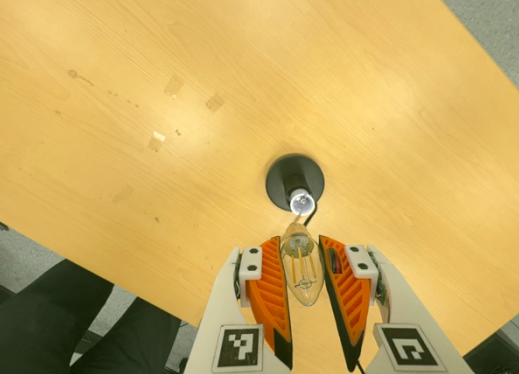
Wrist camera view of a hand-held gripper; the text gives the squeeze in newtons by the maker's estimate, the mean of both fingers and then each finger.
{"total": 10.6, "left": 10.1, "right": 11.0}